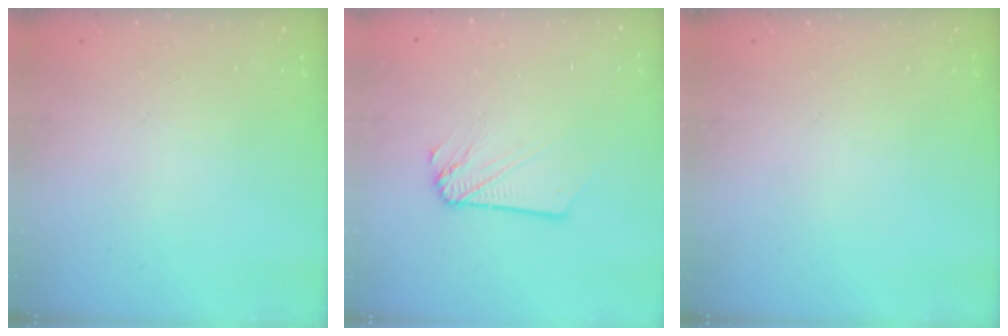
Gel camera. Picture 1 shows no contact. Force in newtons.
{"total": 2.5, "press": 2.5, "slide": 0.1}
{"total": 0.0}